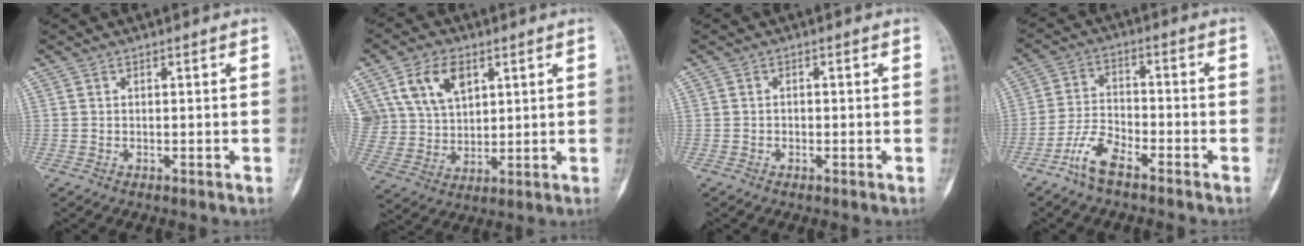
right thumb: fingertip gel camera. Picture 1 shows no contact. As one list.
[{"total": 13.3, "force": [6.1, 9.0, 7.7], "torque": [-0.140, -0.013, 0.127]}, {"total": 0.7, "force": [-0.2, 0.6, 0.3], "torque": [-0.001, 0.003, -0.006]}, {"total": 6.9, "force": [-4.8, 2.5, 4.2], "torque": [-0.091, 0.026, -0.099]}]